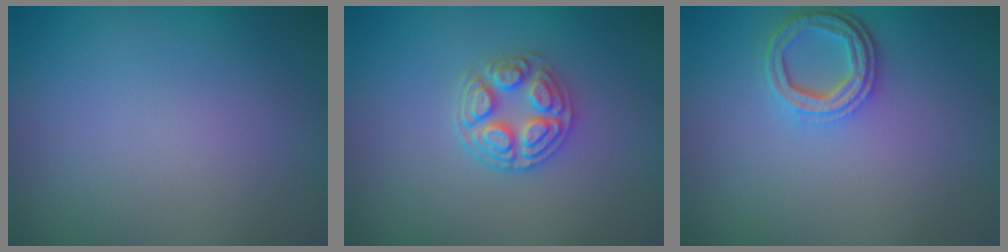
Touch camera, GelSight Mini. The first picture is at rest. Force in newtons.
{"total": 3.5, "press": 3.3, "slide": 1.3}
{"total": 3.6, "press": 2.8, "slide": 2.3}